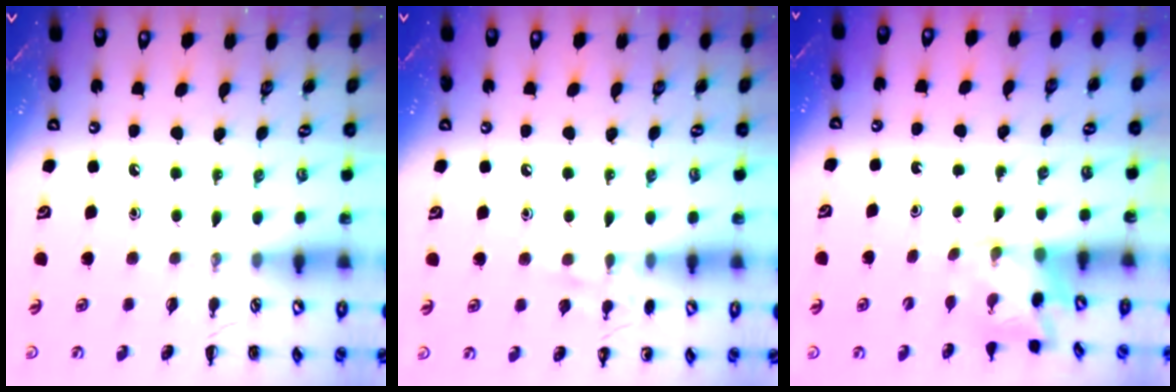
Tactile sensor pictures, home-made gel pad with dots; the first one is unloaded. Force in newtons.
{"total": 6.6, "press": 6.4, "slide": 1.7}
{"total": 2.5, "press": 2.4, "slide": 0.9}